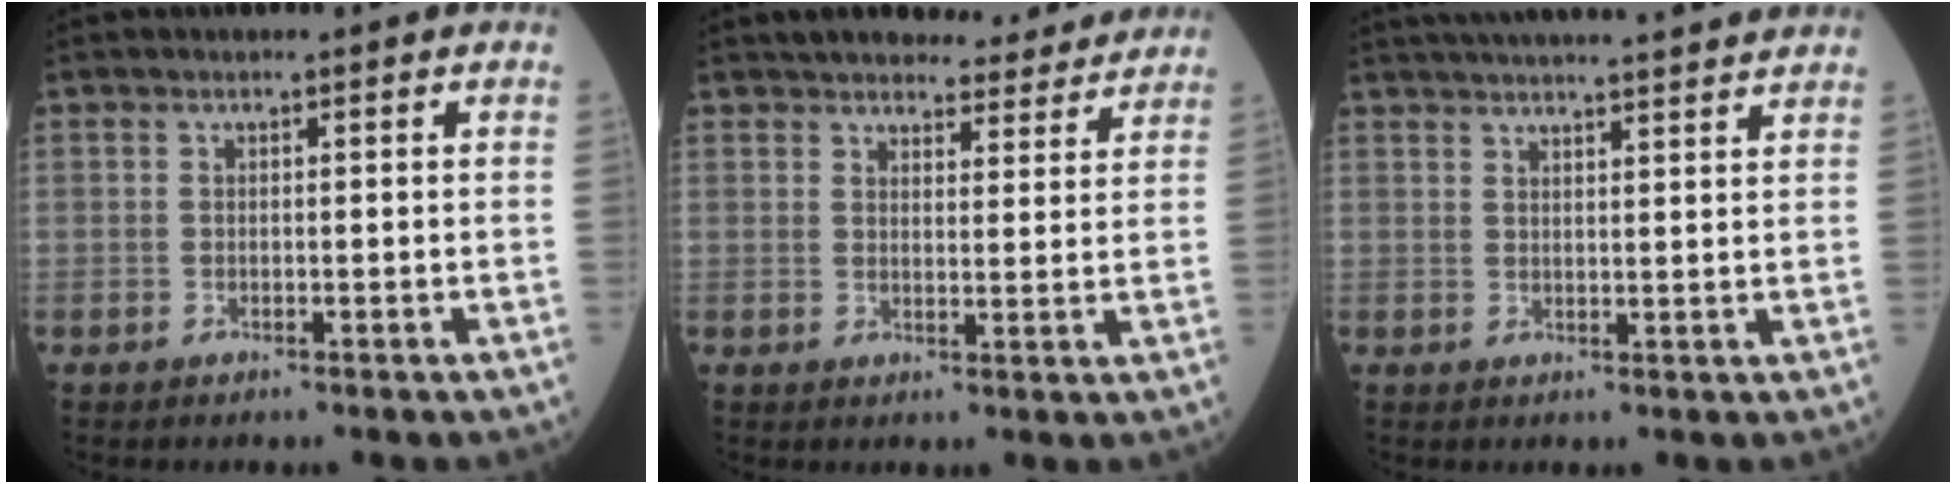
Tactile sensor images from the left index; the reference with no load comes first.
{"total": 11.0, "force": [10.2, 2.7, 2.9], "torque": [-0.019, 0.005, 0.122]}
{"total": 17.6, "force": [16.3, 0.6, 6.5], "torque": [-0.106, 0.016, 0.221]}